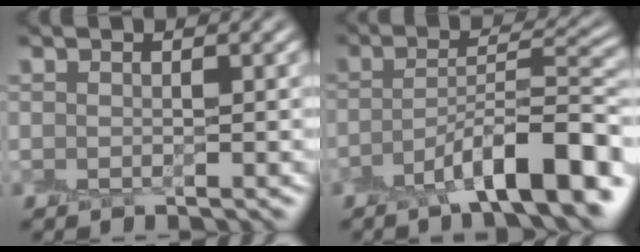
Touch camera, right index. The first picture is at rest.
{"total": 9.1, "force": [-4.8, 2.2, 7.4], "torque": [-0.110, 0.014, -0.081]}